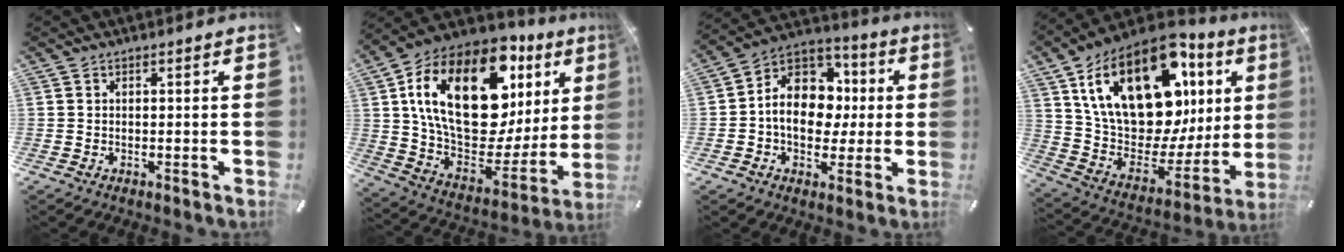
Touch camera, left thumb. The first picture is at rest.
{"total": 27.0, "force": [10.1, 15.1, 20.0], "torque": [-0.369, -0.058, 0.169]}
{"total": 13.5, "force": [-0.5, 11.3, 7.5], "torque": [-0.142, 0.002, -0.008]}
{"total": 26.0, "force": [11.3, 15.2, 17.8], "torque": [-0.320, -0.074, 0.202]}